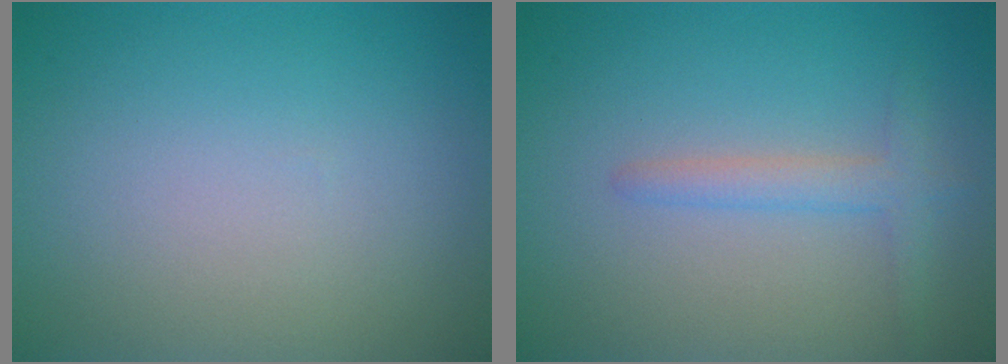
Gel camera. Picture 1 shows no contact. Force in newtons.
{"total": 2.1, "press": 2.1, "slide": 0.2}